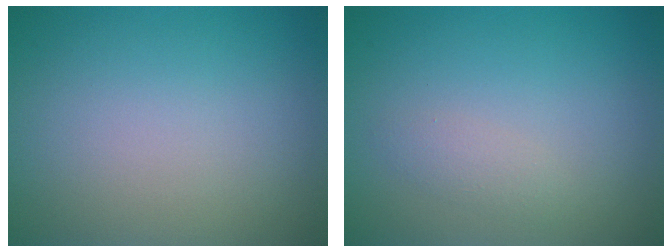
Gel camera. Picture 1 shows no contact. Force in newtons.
{"total": 1.2, "press": 1.2, "slide": 0.0}